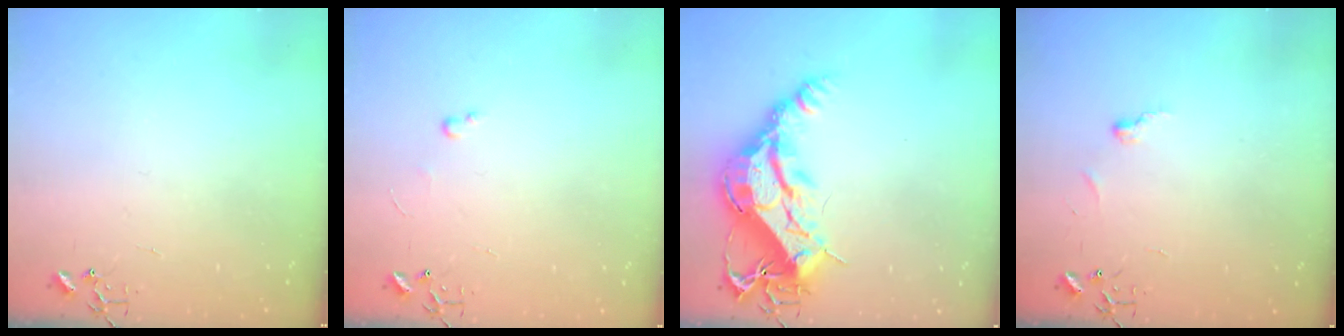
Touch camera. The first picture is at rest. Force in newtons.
{"total": 2.6, "press": 2.6, "slide": 0.4}
{"total": 20.3, "press": 20.2, "slide": 2.1}
{"total": 3.4, "press": 3.4, "slide": 0.4}